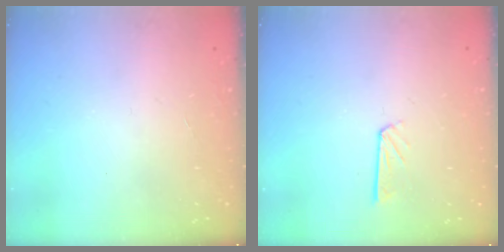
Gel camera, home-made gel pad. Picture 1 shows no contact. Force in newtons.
{"total": 3.9, "press": 3.9, "slide": 0.3}